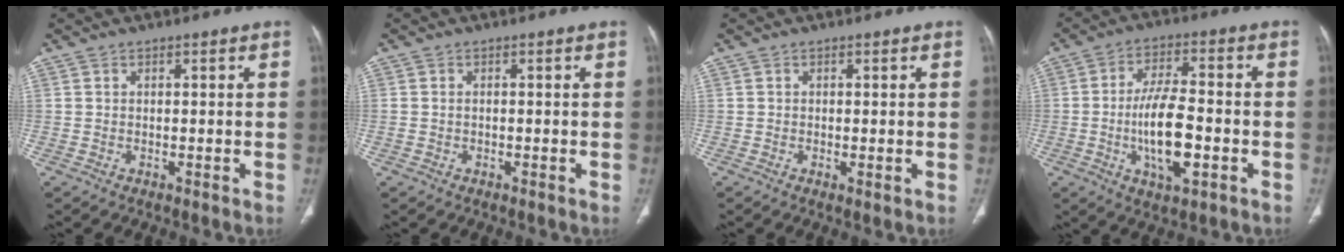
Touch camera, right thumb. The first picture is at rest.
{"total": 0.5, "force": [-0.1, 0.4, 0.4], "torque": [-0.011, 0.006, 0.001]}
{"total": 0.9, "force": [-0.2, 0.3, 0.8], "torque": [-0.019, -0.005, -0.003]}
{"total": 12.1, "force": [-2.7, 4.7, 10.8], "torque": [-0.192, 0.011, -0.048]}